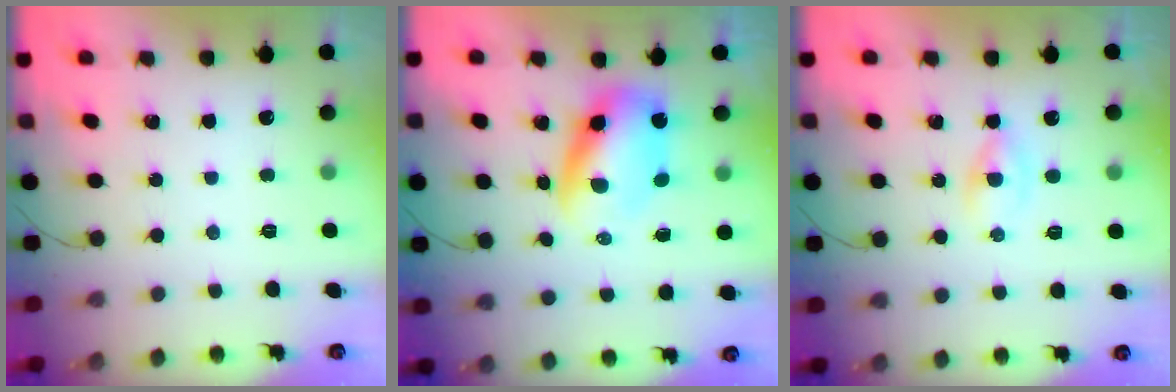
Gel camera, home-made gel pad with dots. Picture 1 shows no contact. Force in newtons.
{"total": 7.2, "press": 7.0, "slide": 1.7}
{"total": 1.5, "press": 1.3, "slide": 0.8}